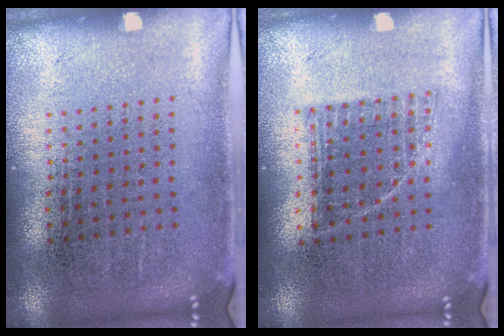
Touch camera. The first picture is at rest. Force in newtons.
{"total": 0.8, "press": 0.7, "slide": 0.5}